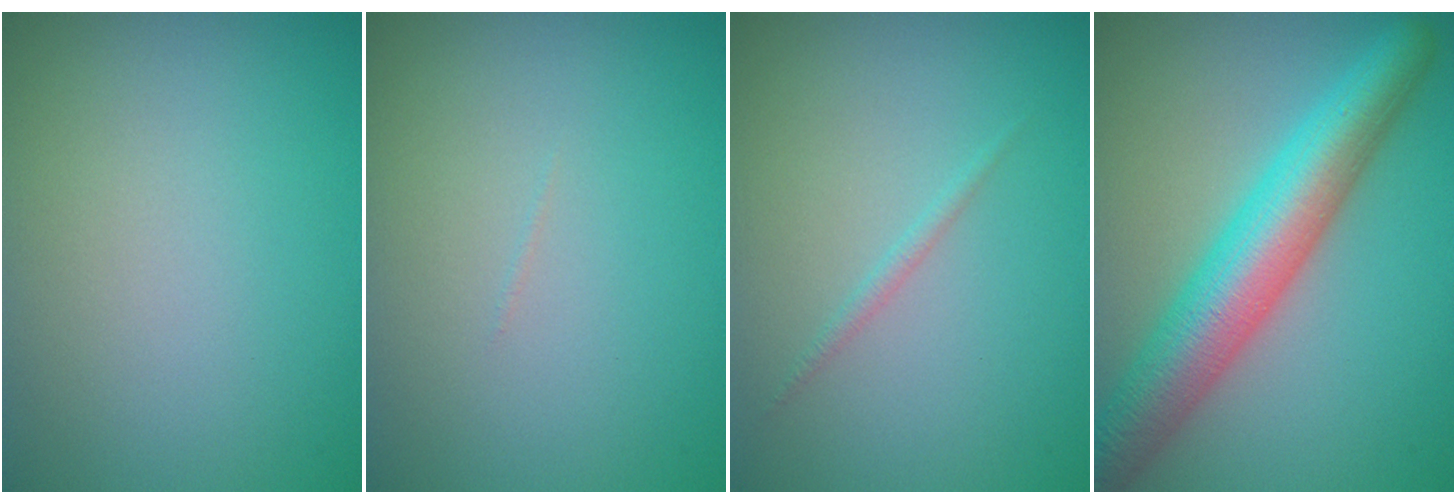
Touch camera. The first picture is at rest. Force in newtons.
{"total": 0.0}
{"total": 0.7, "press": 0.7, "slide": 0.1}
{"total": 7.9, "press": 7.9, "slide": 0.2}